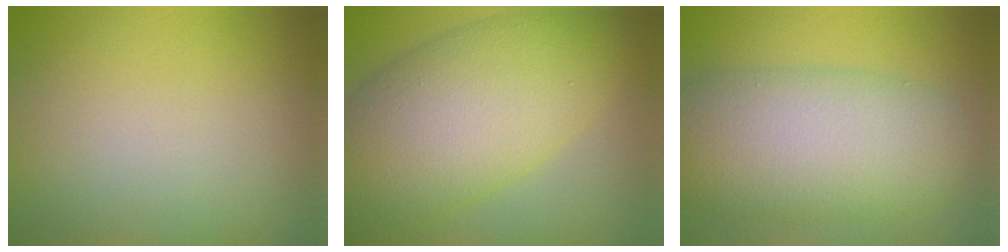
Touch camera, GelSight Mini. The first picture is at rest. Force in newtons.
{"total": 11.8, "press": 11.8, "slide": 0.6}
{"total": 9.7, "press": 9.7, "slide": 0.7}